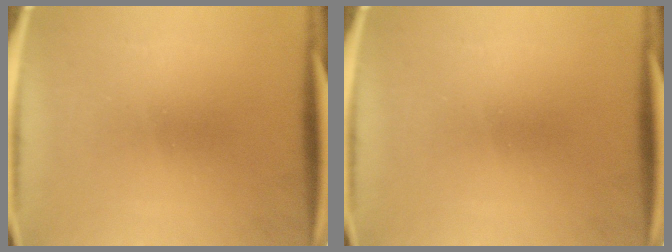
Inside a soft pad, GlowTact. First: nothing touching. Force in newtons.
{"total": 0.0}